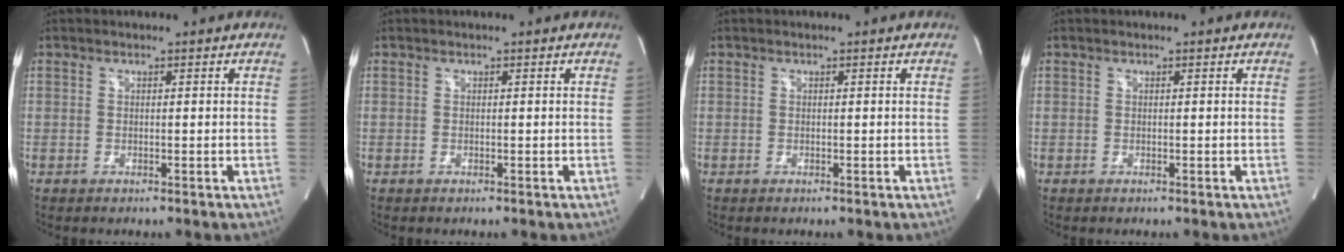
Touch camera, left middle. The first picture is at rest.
{"total": 0.0}
{"total": 0.0}
{"total": 0.0}